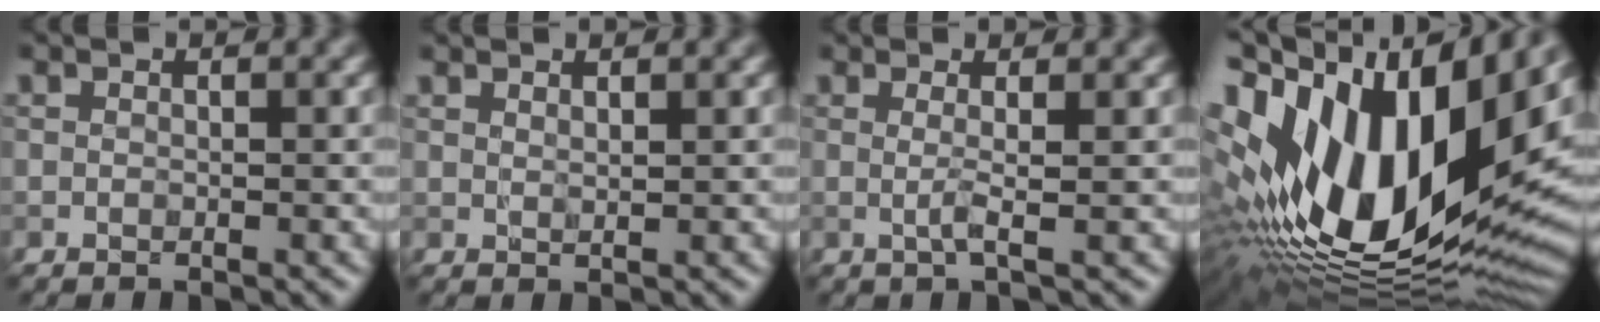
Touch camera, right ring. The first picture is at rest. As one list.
[{"total": 1.1, "force": [1.1, -0.2, -0.1], "torque": [0.003, 0.001, 0.018]}, {"total": 1.6, "force": [0.5, 0.2, 1.5], "torque": [-0.025, -0.001, 0.000]}, {"total": 19.4, "force": [2.4, 9.7, 16.6], "torque": [-0.316, -0.008, 0.041]}]